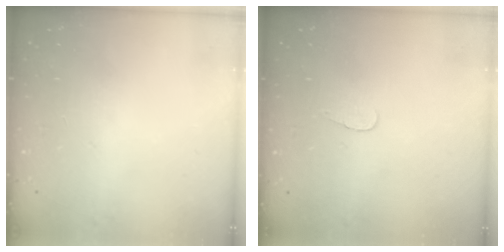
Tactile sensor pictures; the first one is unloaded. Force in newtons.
{"total": 2.8, "press": 2.8, "slide": 0.3}